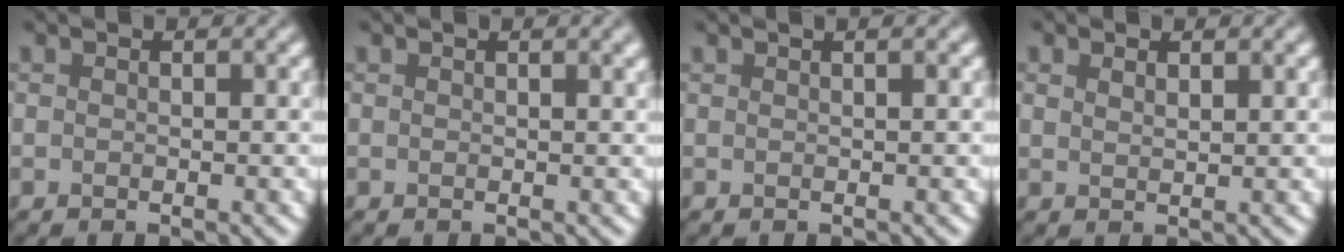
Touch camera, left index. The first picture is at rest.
{"total": 1.0, "force": [0.7, 0.0, 0.7], "torque": [-0.010, 0.003, 0.013]}
{"total": 1.1, "force": [0.6, 0.1, 0.8], "torque": [-0.016, 0.005, 0.008]}
{"total": 1.0, "force": [0.8, 0.2, 0.6], "torque": [-0.017, 0.002, 0.017]}